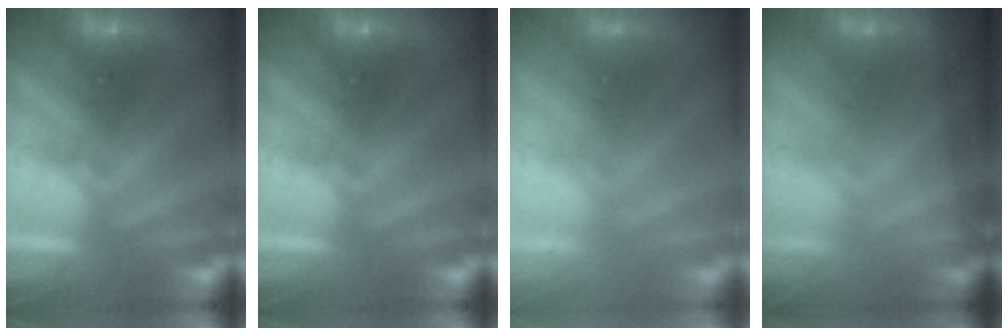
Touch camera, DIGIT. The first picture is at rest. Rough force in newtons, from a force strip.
{"total": 0.0}
{"total": 2.9}
{"total": 1.5}